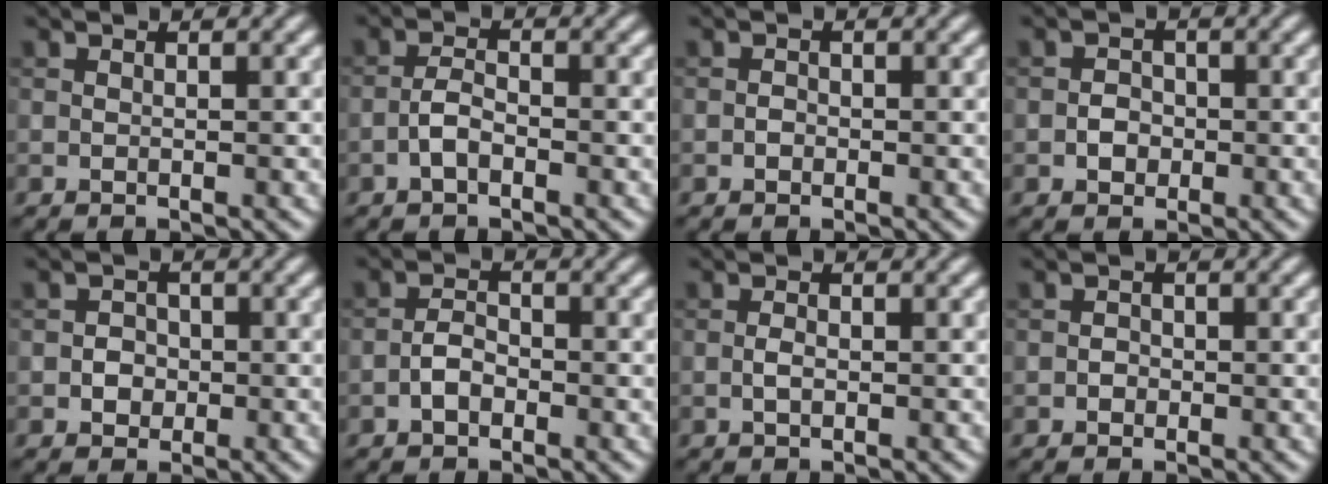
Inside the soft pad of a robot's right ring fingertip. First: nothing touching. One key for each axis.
{"total": 1.8, "fx": -1.0, "fy": 0.7, "fz": 1.4, "tx": -0.030, "ty": 0.006, "tz": -0.024}
{"total": 0.6, "fx": -0.3, "fy": 0.4, "fz": 0.2, "tx": -0.003, "ty": 0.000, "tz": -0.006}
{"total": 1.5, "fx": -0.5, "fy": 1.3, "fz": 0.6, "tx": -0.006, "ty": 0.002, "tz": -0.012}
{"total": 1.6, "fx": -0.4, "fy": 1.5, "fz": 0.6, "tx": 0.000, "ty": 0.002, "tz": -0.011}
{"total": 1.8, "fx": -1.0, "fy": 1.0, "fz": 1.2, "tx": -0.020, "ty": 0.007, "tz": -0.022}
{"total": 0.9, "fx": -0.2, "fy": 0.4, "fz": 0.8, "tx": -0.019, "ty": 0.000, "tz": -0.005}
{"total": 0.7, "fx": -0.3, "fy": 0.6, "fz": 0.2, "tx": 0.000, "ty": 0.000, "tz": -0.006}